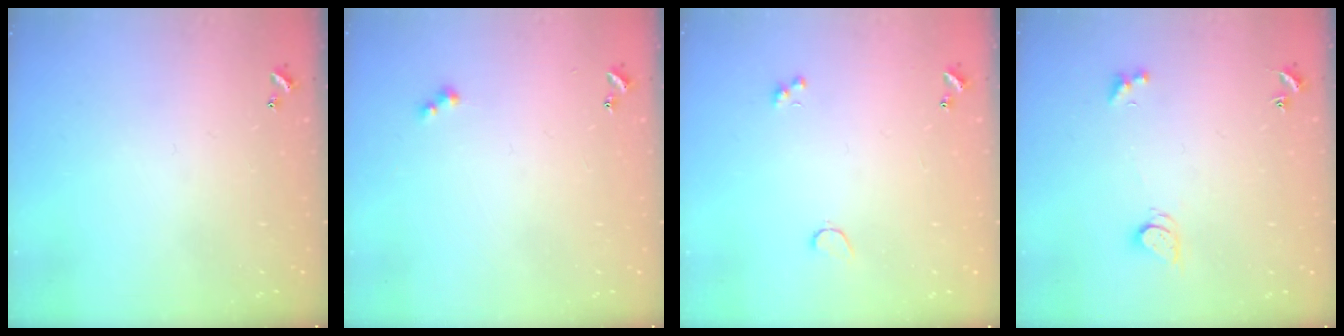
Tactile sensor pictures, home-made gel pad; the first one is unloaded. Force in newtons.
{"total": 1.9, "press": 1.8, "slide": 0.4}
{"total": 1.0, "press": 0.9, "slide": 0.5}
{"total": 2.8, "press": 2.7, "slide": 0.5}